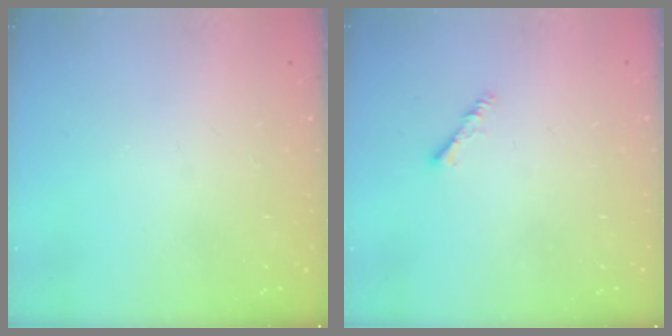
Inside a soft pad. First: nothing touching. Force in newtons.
{"total": 1.9, "press": 1.9, "slide": 0.4}